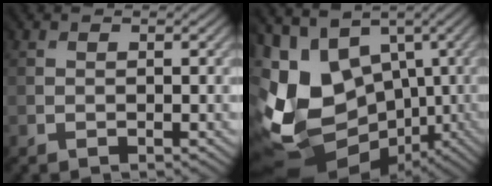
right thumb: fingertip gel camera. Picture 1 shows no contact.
{"total": 15.0, "force": [-1.1, 11.0, 10.1], "torque": [-0.236, -0.030, -0.001]}